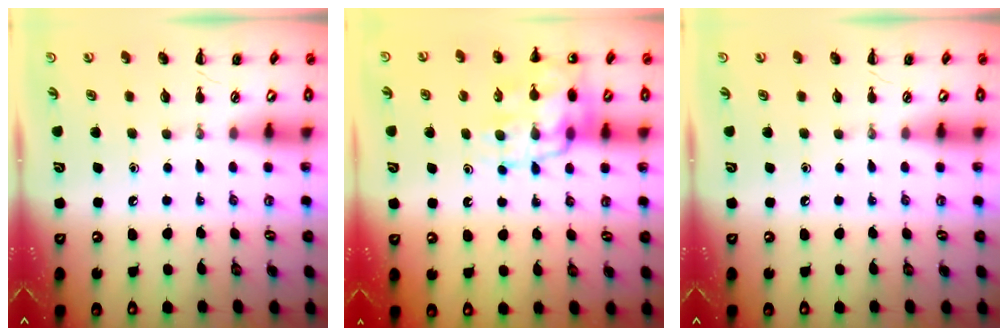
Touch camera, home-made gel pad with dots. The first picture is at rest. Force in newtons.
{"total": 17.8, "press": 17.4, "slide": 3.5}
{"total": 0.0}